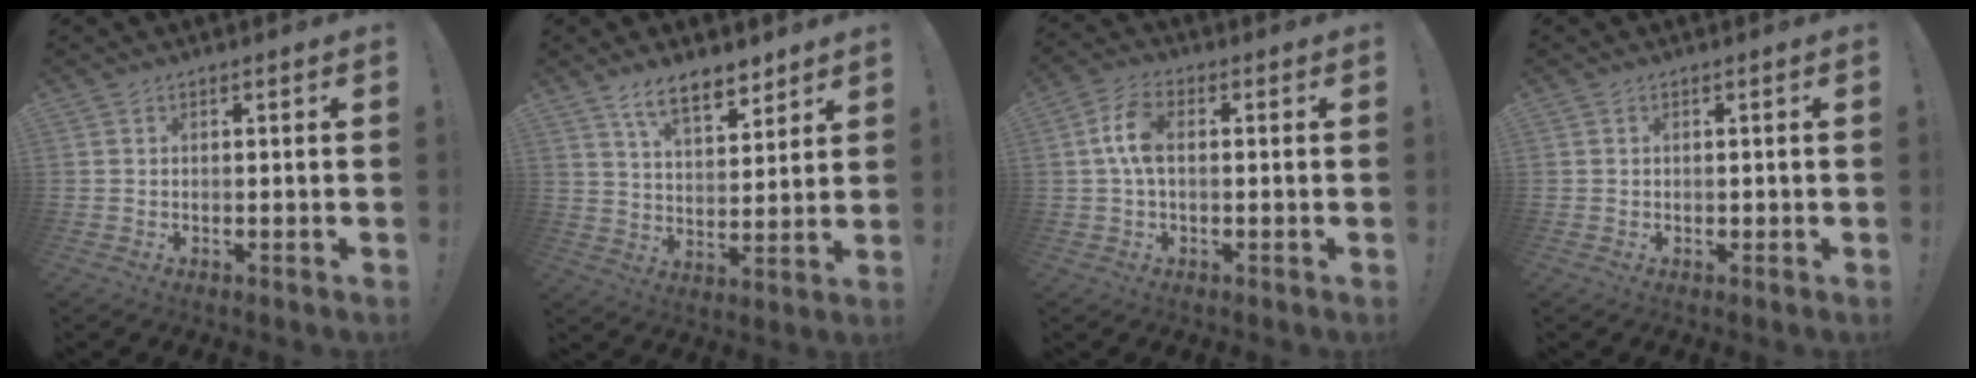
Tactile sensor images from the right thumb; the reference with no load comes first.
{"total": 10.7, "force": [7.8, 4.0, 6.1], "torque": [-0.090, -0.045, 0.141]}
{"total": 7.5, "force": [0.6, 4.1, 6.3], "torque": [-0.122, 0.008, 0.013]}
{"total": 0.7, "force": [-0.1, 0.6, 0.4], "torque": [-0.007, 0.004, -0.002]}